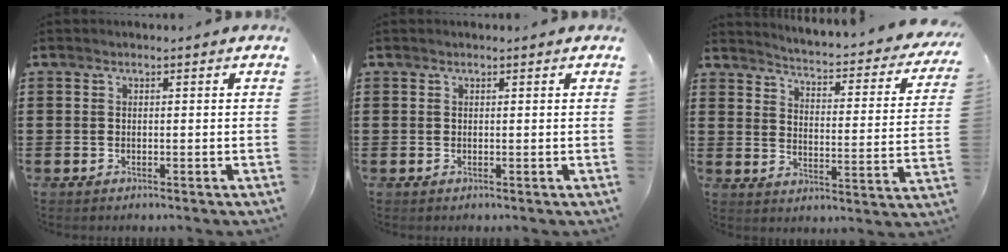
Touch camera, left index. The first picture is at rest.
{"total": 0.0}
{"total": 3.0, "force": [2.9, -0.3, 1.0], "torque": [-0.031, -0.038, 0.036]}